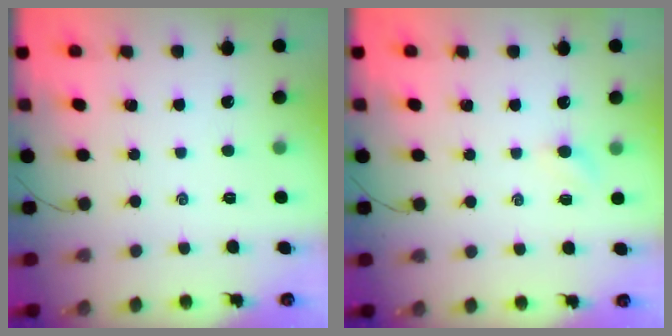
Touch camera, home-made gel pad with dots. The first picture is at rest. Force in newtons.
{"total": 2.8, "press": 2.7, "slide": 0.9}